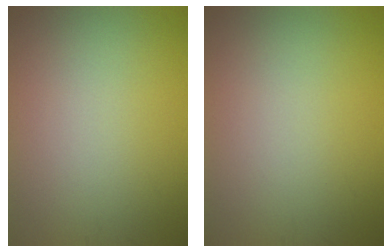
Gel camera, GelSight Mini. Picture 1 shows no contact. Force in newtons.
{"total": 0.0}